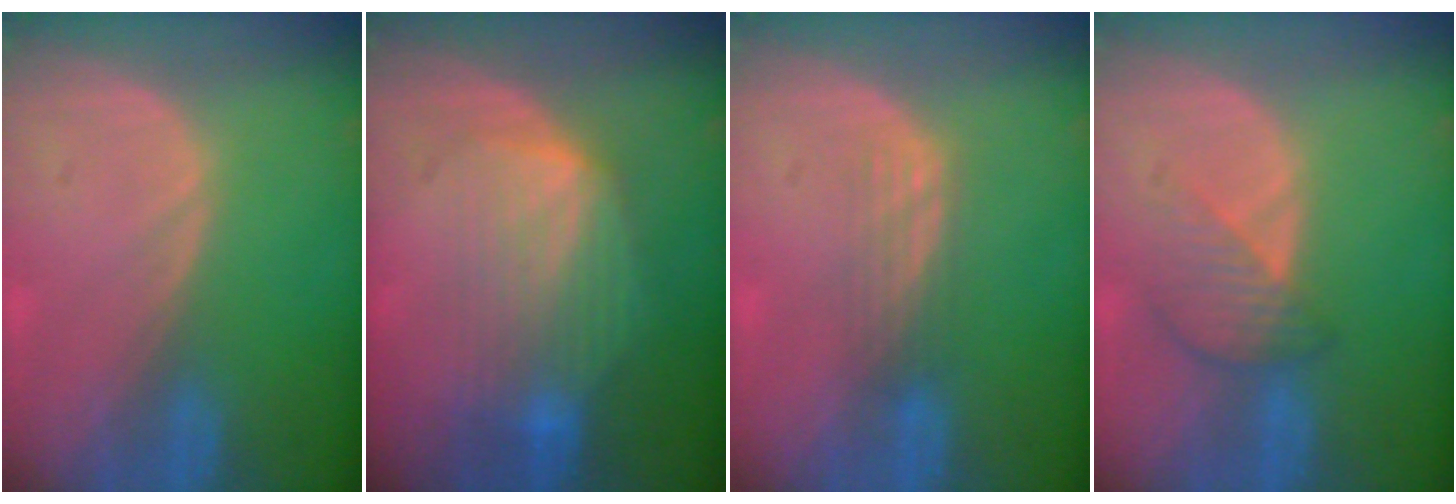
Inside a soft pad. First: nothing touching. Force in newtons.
{"total": 7.4, "press": 7.3, "slide": 1.5}
{"total": 2.9, "press": 2.5, "slide": 1.5}
{"total": 4.2, "press": 3.8, "slide": 1.8}